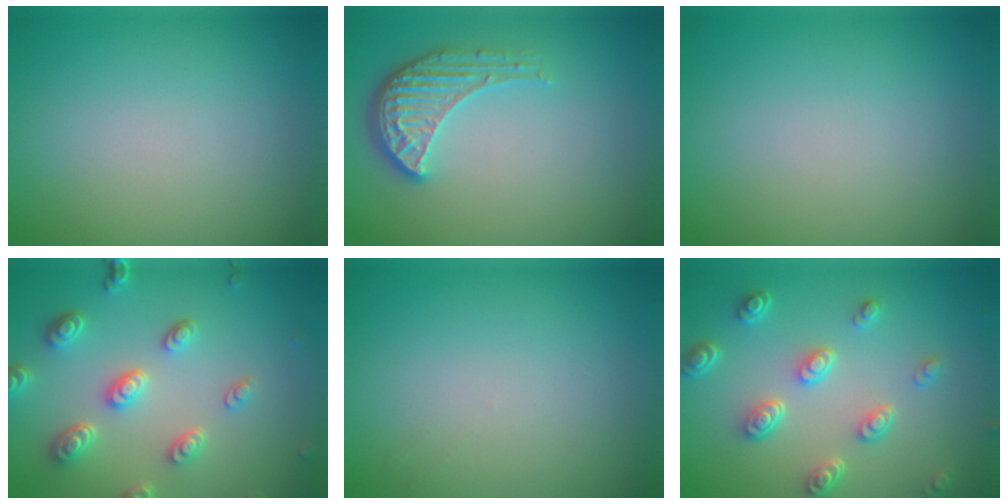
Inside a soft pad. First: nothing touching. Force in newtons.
{"total": 3.9, "press": 3.2, "slide": 2.3}
{"total": 0.0}
{"total": 4.5, "press": 3.6, "slide": 2.7}
{"total": 0.6, "press": 0.5, "slide": 0.3}
{"total": 4.4, "press": 3.3, "slide": 2.8}